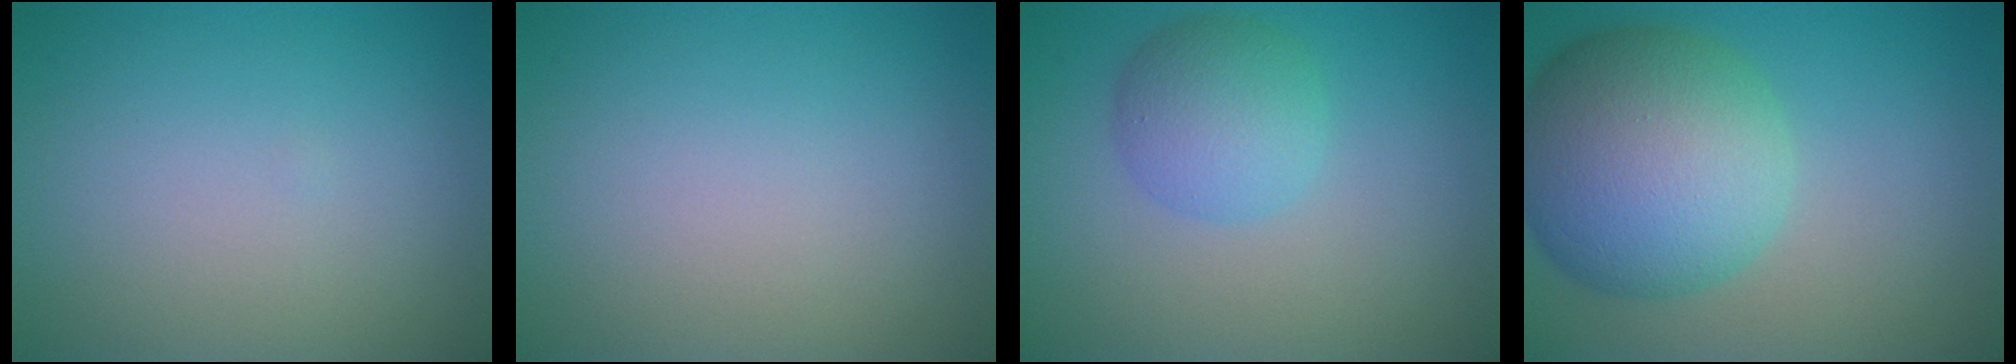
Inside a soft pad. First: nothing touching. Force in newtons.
{"total": 0.0}
{"total": 3.9, "press": 3.9, "slide": 0.1}
{"total": 11.3, "press": 11.3, "slide": 0.3}